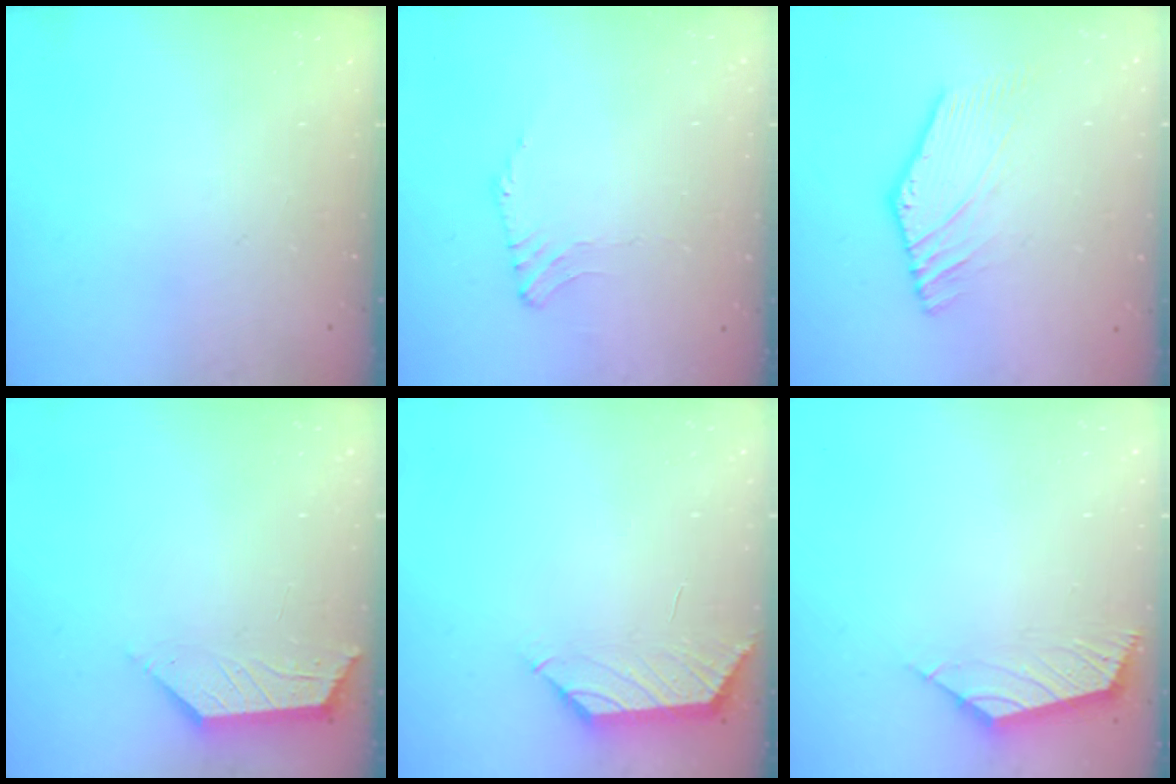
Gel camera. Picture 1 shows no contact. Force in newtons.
{"total": 0.0}
{"total": 1.5, "press": 1.2, "slide": 0.9}
{"total": 2.0, "press": 1.9, "slide": 0.4}
{"total": 1.2, "press": 1.1, "slide": 0.6}
{"total": 3.0, "press": 2.9, "slide": 0.8}